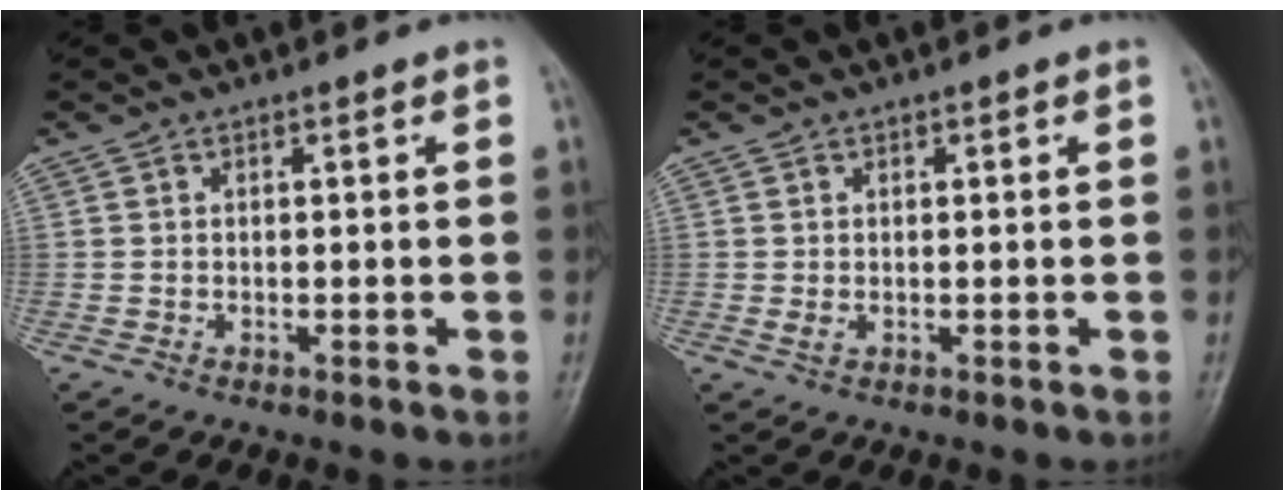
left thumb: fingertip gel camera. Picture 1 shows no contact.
{"total": 1.2, "force": [0.0, 0.8, 0.9], "torque": [-0.018, -0.001, 0.001]}